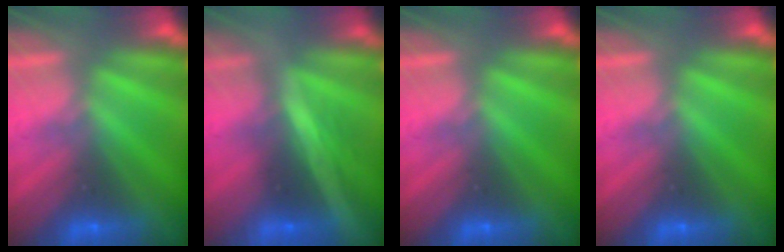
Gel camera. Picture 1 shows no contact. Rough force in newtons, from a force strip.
{"total": 1.7}
{"total": 0.0}
{"total": 0.0}